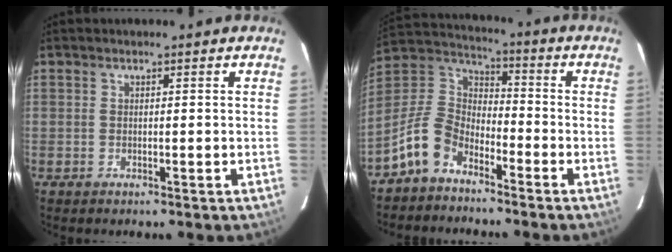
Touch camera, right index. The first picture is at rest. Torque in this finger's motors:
{"motor_torque": [0.56, -0.66, 0.31, 0.00]}